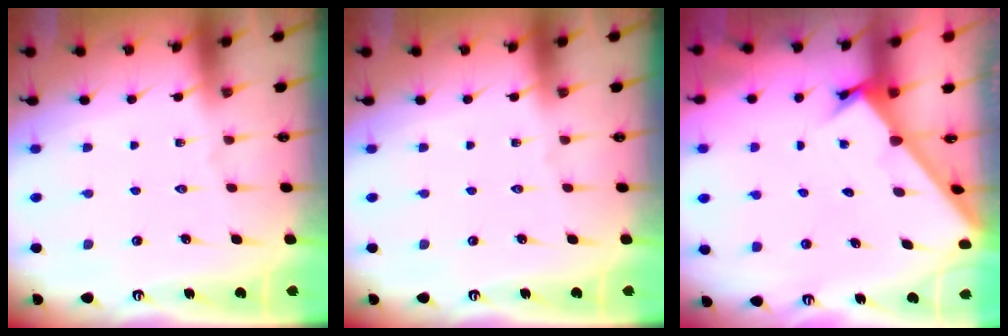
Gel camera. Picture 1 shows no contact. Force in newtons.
{"total": 0.0}
{"total": 2.0, "press": 2.0, "slide": 0.2}